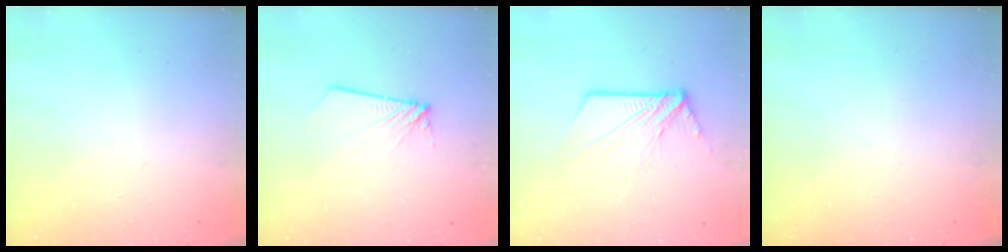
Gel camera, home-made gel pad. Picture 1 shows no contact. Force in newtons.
{"total": 1.8, "press": 1.8, "slide": 0.1}
{"total": 10.0, "press": 10.0, "slide": 0.8}
{"total": 0.0}